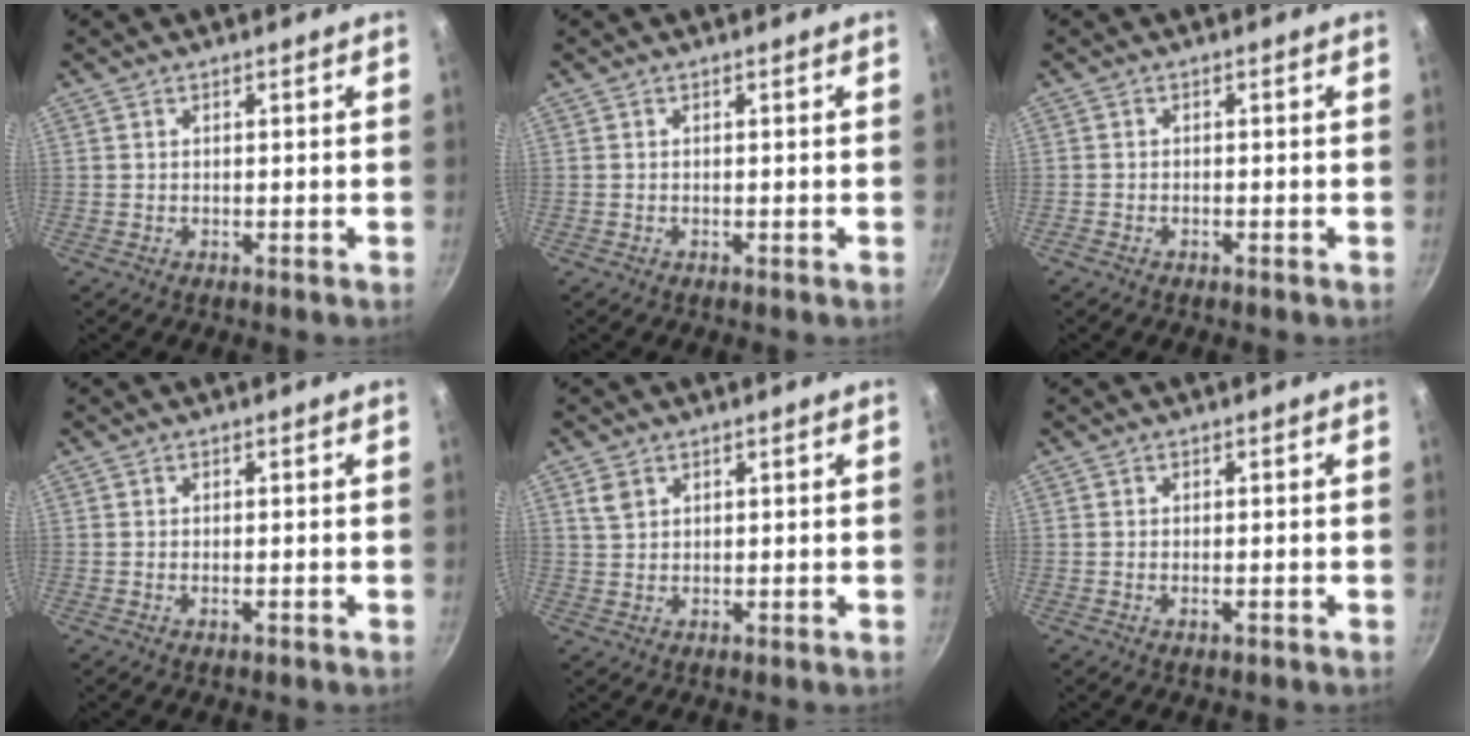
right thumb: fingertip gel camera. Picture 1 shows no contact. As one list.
[{"total": 0.0}, {"total": 0.7, "force": [-0.6, 0.3, 0.3], "torque": [-0.016, 0.008, -0.015]}, {"total": 0.8, "force": [-0.3, 0.3, 0.7], "torque": [-0.013, 0.002, -0.006]}, {"total": 2.7, "force": [1.4, 1.9, 1.3], "torque": [-0.018, -0.001, 0.028]}, {"total": 1.1, "force": [-0.4, 0.4, 0.9], "torque": [-0.018, 0.002, -0.009]}]